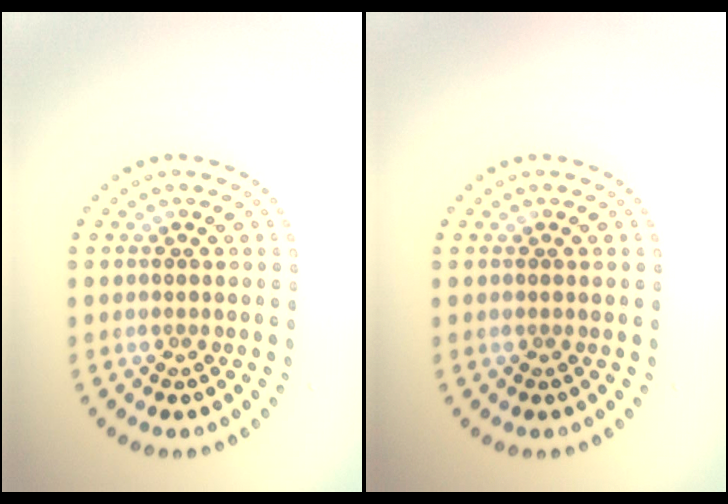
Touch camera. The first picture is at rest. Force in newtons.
{"total": 0.0}